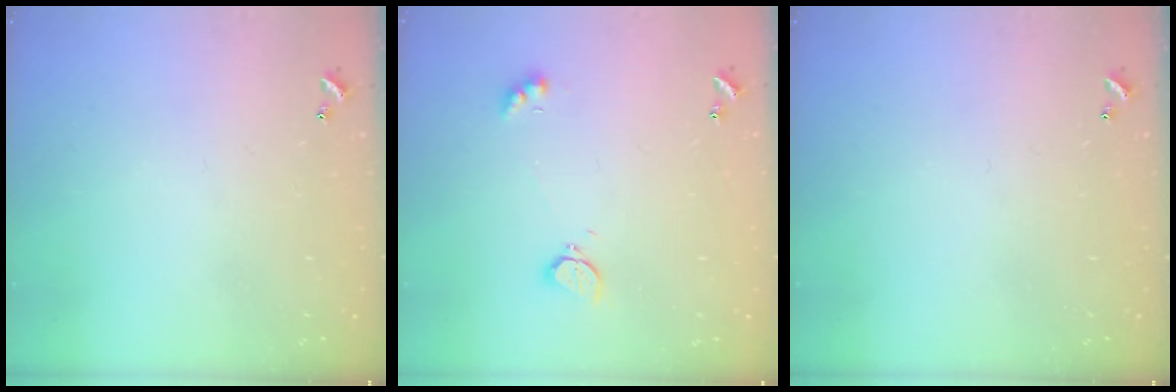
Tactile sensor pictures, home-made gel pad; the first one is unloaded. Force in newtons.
{"total": 2.8, "press": 2.7, "slide": 0.6}
{"total": 0.0}